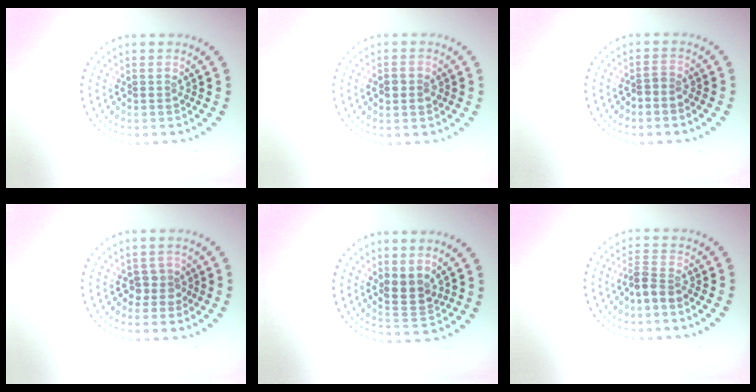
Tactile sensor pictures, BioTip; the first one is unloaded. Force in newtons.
{"total": 1.6, "press": 1.5, "slide": 0.5}
{"total": 0.9, "press": 0.6, "slide": 0.7}
{"total": 1.5, "press": 1.2, "slide": 0.8}
{"total": 2.6, "press": 2.2, "slide": 1.2}
{"total": 2.2, "press": 1.7, "slide": 1.5}